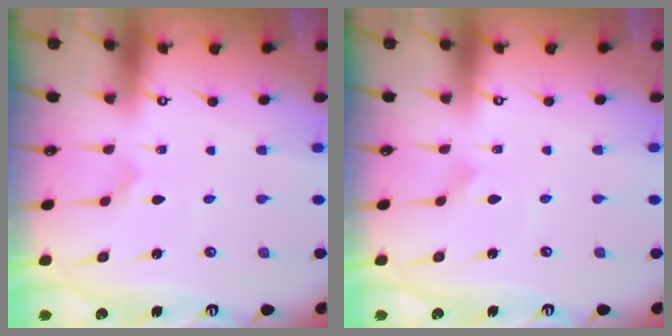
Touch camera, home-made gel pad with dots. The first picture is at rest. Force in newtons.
{"total": 2.5, "press": 2.5, "slide": 0.2}